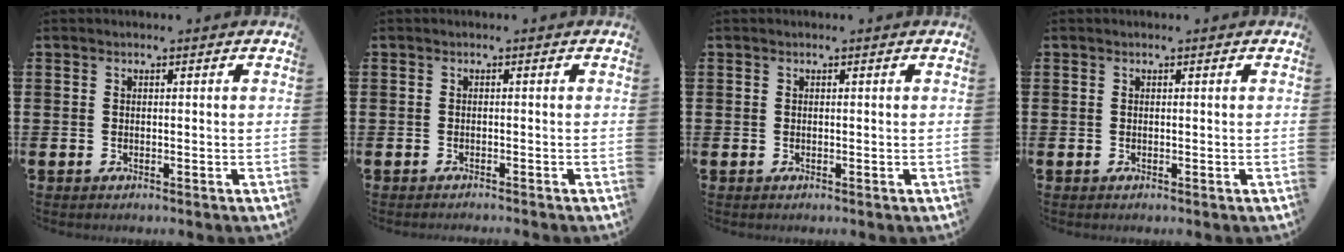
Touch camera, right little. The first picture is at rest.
{"total": 0.6, "force": [-0.5, -0.2, 0.0], "torque": [0.000, -0.002, -0.011]}
{"total": 0.0}
{"total": 0.0}